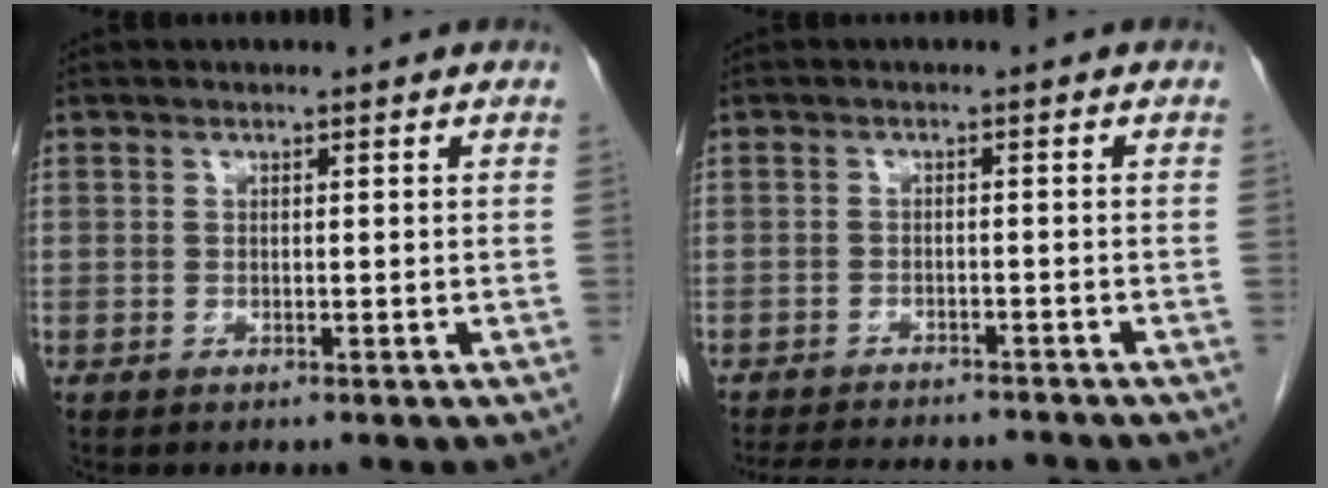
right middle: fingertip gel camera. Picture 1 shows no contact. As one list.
[{"total": 11.0, "force": [-10.1, 2.2, 3.8], "torque": [-0.066, -0.004, -0.135]}]